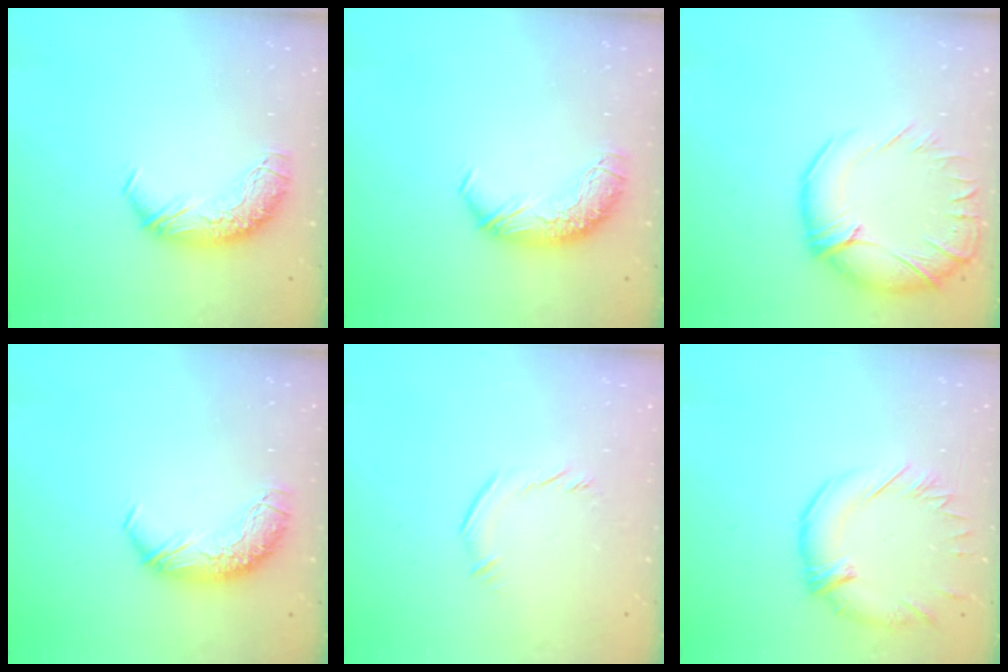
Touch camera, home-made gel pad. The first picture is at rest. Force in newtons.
{"total": 0.0}
{"total": 9.0, "press": 7.7, "slide": 4.6}
{"total": 0.0}
{"total": 4.6, "press": 4.4, "slide": 1.3}
{"total": 2.7, "press": 2.2, "slide": 1.5}